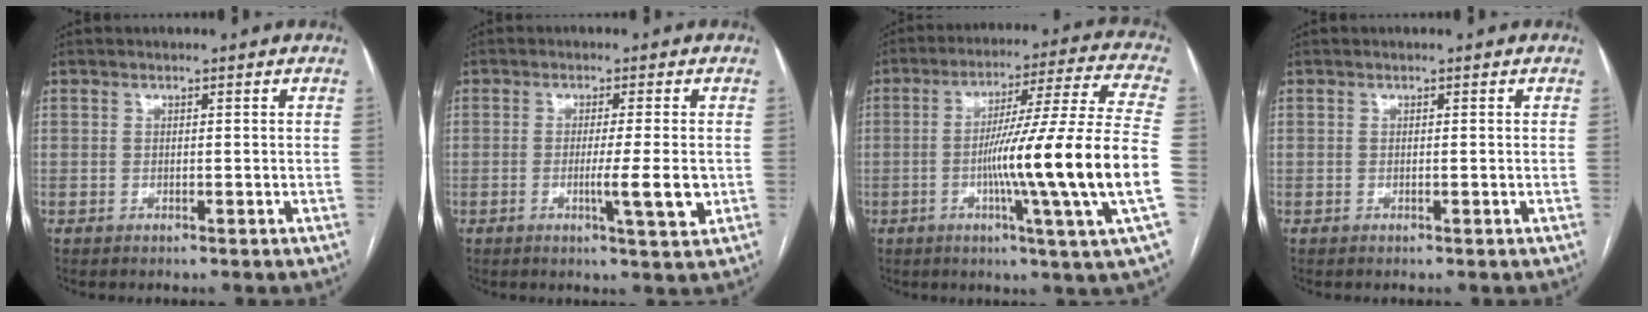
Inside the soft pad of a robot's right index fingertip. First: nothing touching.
{"total": 5.8, "force": [-1.2, -0.2, 5.7], "torque": [-0.089, -0.010, -0.017]}
{"total": 21.0, "force": [-4.4, -2.5, 20.4], "torque": [-0.294, -0.005, -0.085]}
{"total": 0.0}